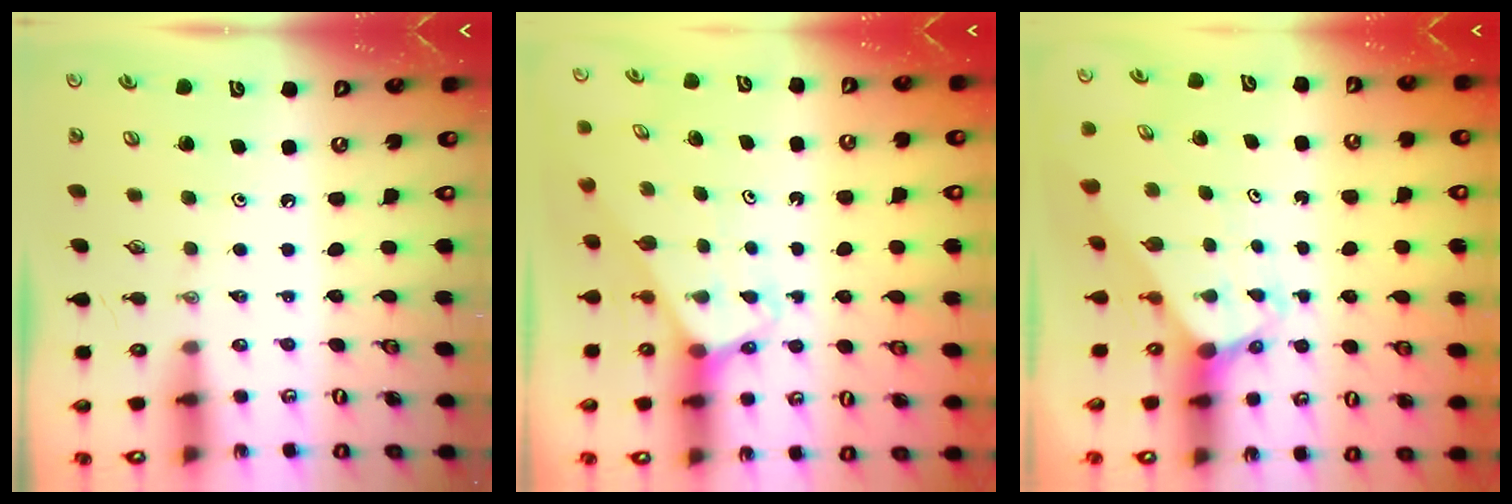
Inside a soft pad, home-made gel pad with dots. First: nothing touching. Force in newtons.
{"total": 3.2, "press": 3.2, "slide": 0.2}
{"total": 3.1, "press": 3.1, "slide": 0.3}